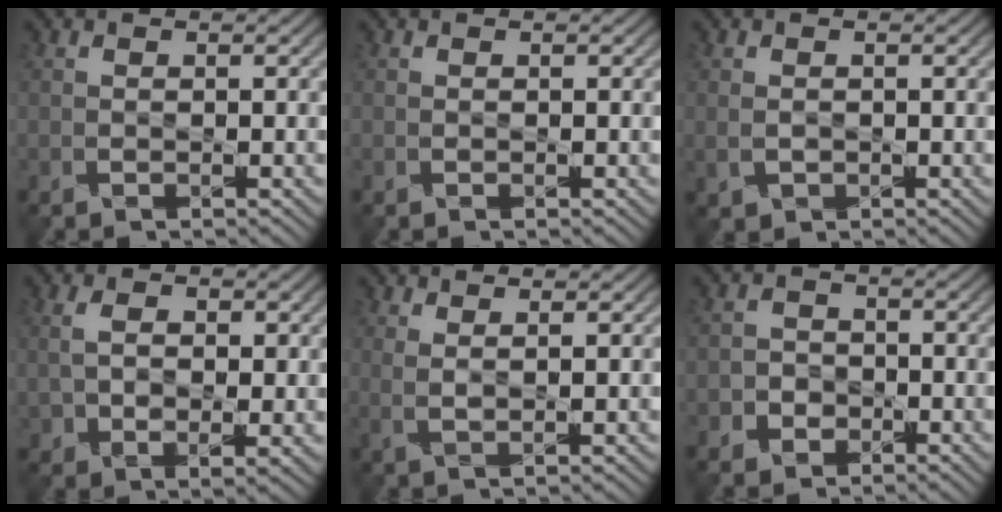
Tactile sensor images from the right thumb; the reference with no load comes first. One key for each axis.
{"total": 0.0}
{"total": 1.5, "fx": -0.2, "fy": 1.2, "fz": 0.9, "tx": -0.025, "ty": -0.007, "tz": -0.001}
{"total": 5.5, "fx": 1.0, "fy": 3.5, "fz": 4.1, "tx": -0.085, "ty": -0.010, "tz": 0.027}
{"total": 2.2, "fx": 1.4, "fy": 0.5, "fz": 1.6, "tx": -0.035, "ty": 0.001, "tz": 0.028}
{"total": 2.6, "fx": -1.2, "fy": 2.2, "fz": 0.8, "tx": -0.005, "ty": 0.000, "tz": -0.028}